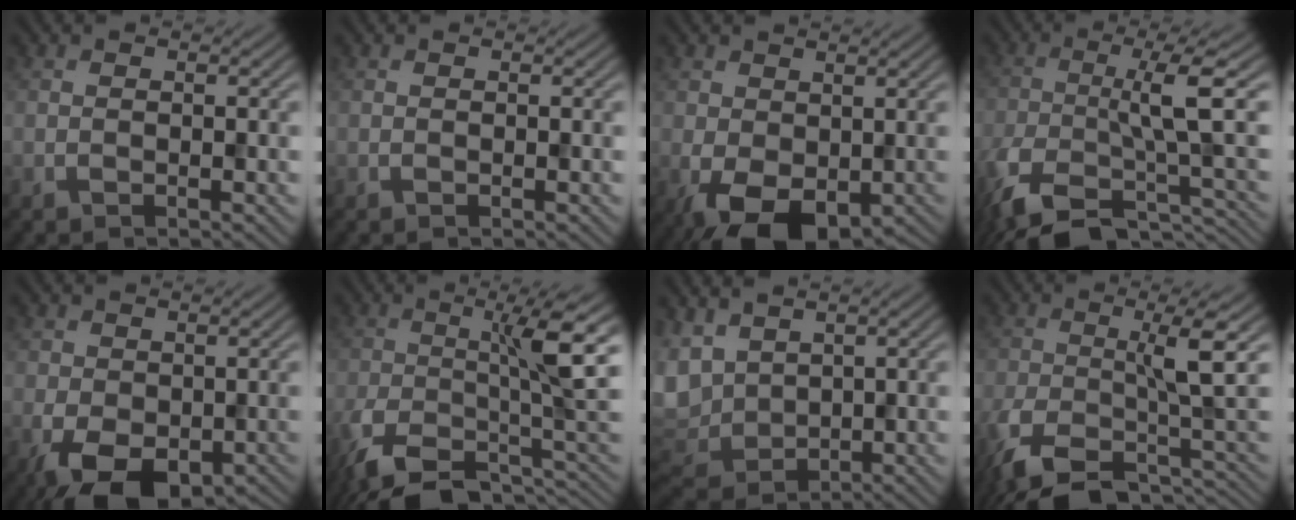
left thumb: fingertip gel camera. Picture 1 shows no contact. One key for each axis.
{"total": 0.0}
{"total": 8.1, "fx": -2.1, "fy": 4.8, "fz": 6.2, "tx": -0.121, "ty": -0.013, "tz": -0.032}
{"total": 11.4, "fx": -5.7, "fy": 2.6, "fz": 9.5, "tx": -0.144, "ty": -0.002, "tz": -0.110}
{"total": 8.3, "fx": -2.9, "fy": 4.8, "fz": 6.1, "tx": -0.116, "ty": -0.017, "tz": -0.044}
{"total": 10.4, "fx": -4.7, "fy": 2.5, "fz": 9.0, "tx": -0.123, "ty": -0.001, "tz": -0.097}
{"total": 7.7, "fx": 2.9, "fy": 4.8, "fz": 5.3, "tx": -0.164, "ty": 0.004, "tz": 0.056}
{"total": 9.3, "fx": -4.4, "fy": 2.2, "fz": 7.9, "tx": -0.114, "ty": -0.002, "tz": -0.094}